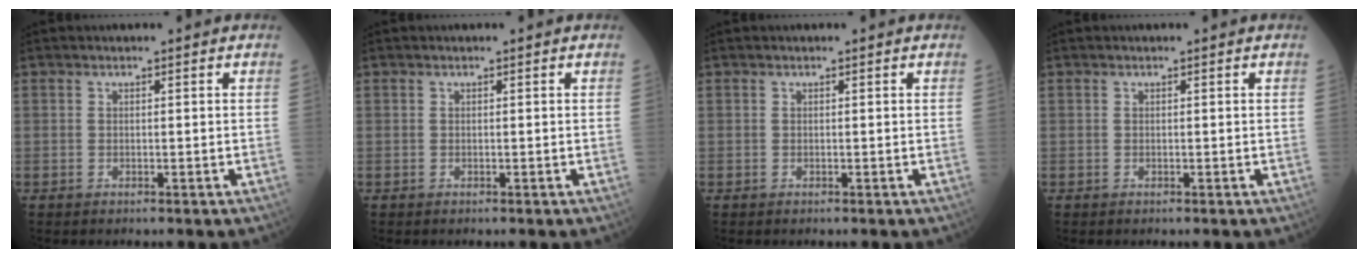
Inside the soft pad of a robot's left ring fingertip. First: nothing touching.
{"total": 0.0}
{"total": 0.0}
{"total": 0.0}